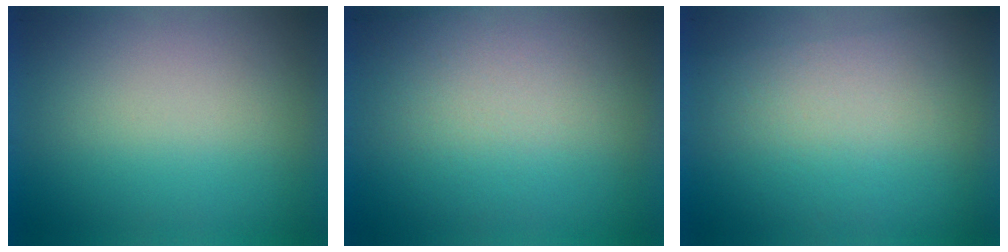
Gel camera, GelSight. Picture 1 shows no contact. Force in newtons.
{"total": 3.0}
{"total": 2.8}